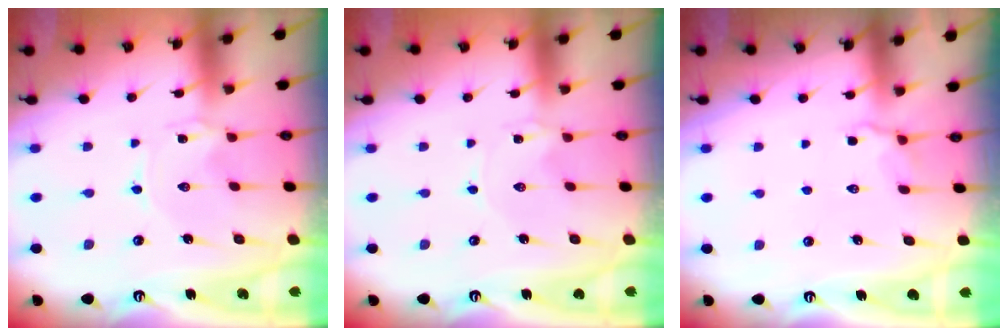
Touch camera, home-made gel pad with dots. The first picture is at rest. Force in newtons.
{"total": 0.0}
{"total": 3.1, "press": 2.6, "slide": 1.6}